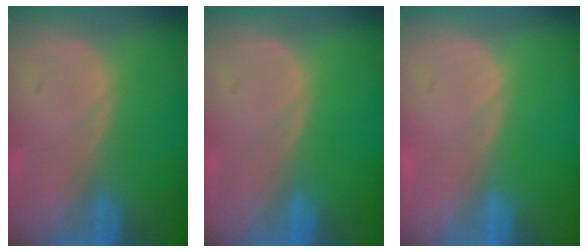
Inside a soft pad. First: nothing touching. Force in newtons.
{"total": 0.0}
{"total": 0.0}